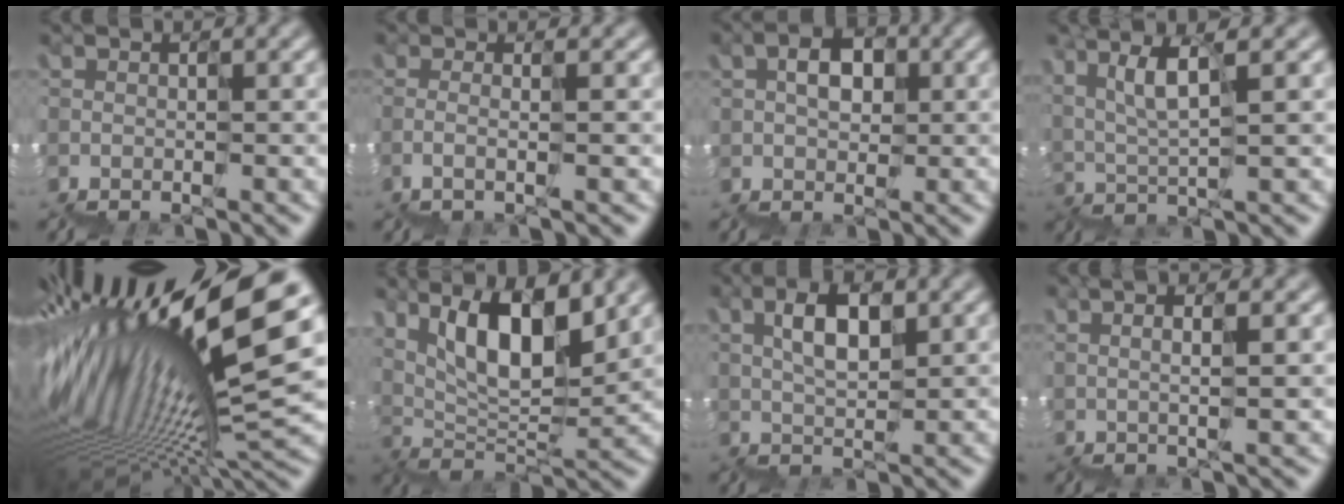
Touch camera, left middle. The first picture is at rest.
{"total": 0.8, "force": [-0.6, 0.1, 0.5], "torque": [-0.013, 0.000, -0.014]}
{"total": 3.1, "force": [1.2, 2.3, 1.6], "torque": [-0.014, 0.021, 0.018]}
{"total": 3.4, "force": [2.0, 0.3, 2.7], "torque": [-0.042, 0.009, 0.044]}
{"total": 18.0, "force": [5.2, 5.6, 16.3], "torque": [-0.284, -0.020, 0.115]}
{"total": 7.1, "force": [4.4, 2.1, 5.1], "torque": [-0.070, 0.004, 0.091]}
{"total": 3.1, "force": [2.5, 0.7, 1.8], "torque": [-0.017, 0.014, 0.052]}
{"total": 2.5, "force": [1.6, 0.3, 1.9], "torque": [-0.011, 0.005, 0.034]}